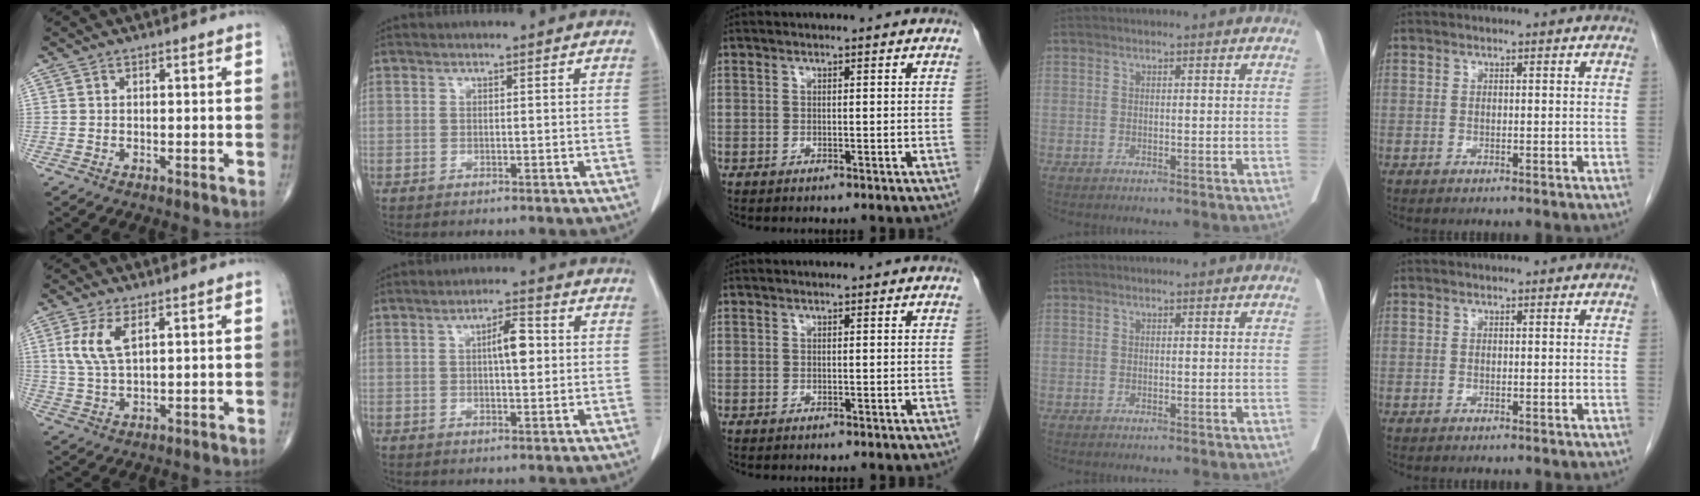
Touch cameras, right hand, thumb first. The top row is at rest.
{"thumb": {"total": 6.5, "force": [2.4, 2.6, 5.5], "torque": [-0.126, -0.003, 0.055]}, "index": {"total": 4.8, "force": [0.7, 1.4, 4.6], "torque": [-0.076, 0.009, 0.010]}}